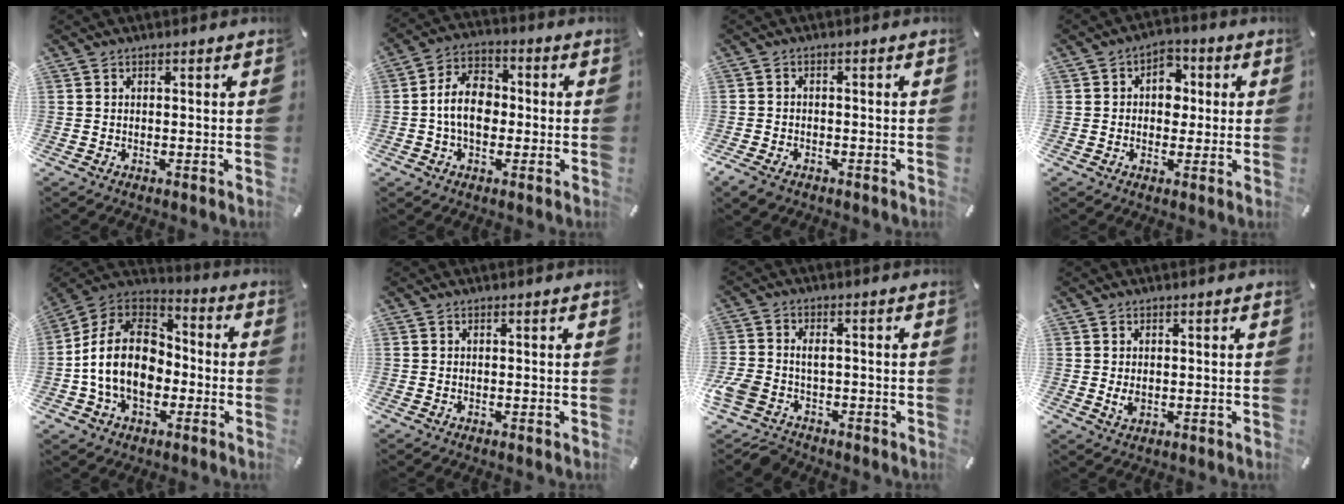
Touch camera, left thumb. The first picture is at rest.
{"total": 9.6, "force": [-1.2, 6.7, 6.8], "torque": [-0.132, 0.016, -0.021]}
{"total": 3.0, "force": [-2.0, 1.8, 1.3], "torque": [-0.036, 0.006, -0.041]}
{"total": 6.5, "force": [0.2, 5.4, 3.7], "torque": [-0.045, 0.006, 0.000]}
{"total": 17.3, "force": [-3.2, 13.0, 11.0], "torque": [-0.230, 0.026, -0.062]}
{"total": 0.0}
{"total": 6.2, "force": [-2.1, 4.6, 3.6], "torque": [-0.091, 0.007, -0.040]}
{"total": 2.3, "force": [-0.1, 1.5, 1.7], "torque": [-0.041, 0.000, -0.003]}